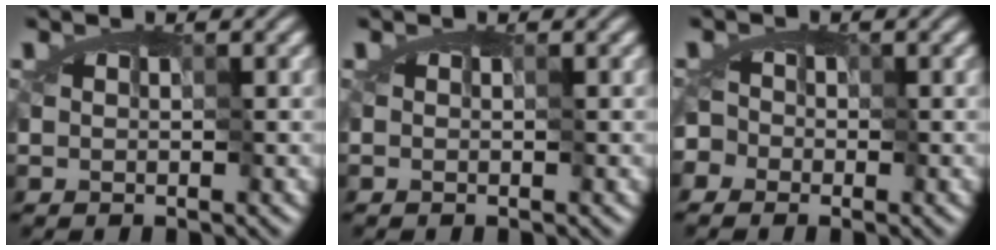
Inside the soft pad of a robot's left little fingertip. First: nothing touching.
{"total": 0.0}
{"total": 3.6, "force": [-0.1, 2.9, 2.0], "torque": [-0.025, 0.020, -0.017]}